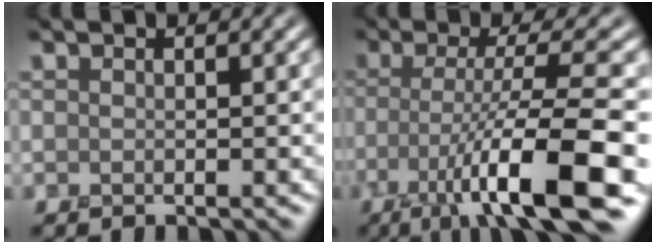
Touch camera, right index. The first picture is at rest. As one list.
[{"total": 10.1, "force": [-3.9, 1.7, 9.1], "torque": [-0.141, 0.001, -0.070]}]